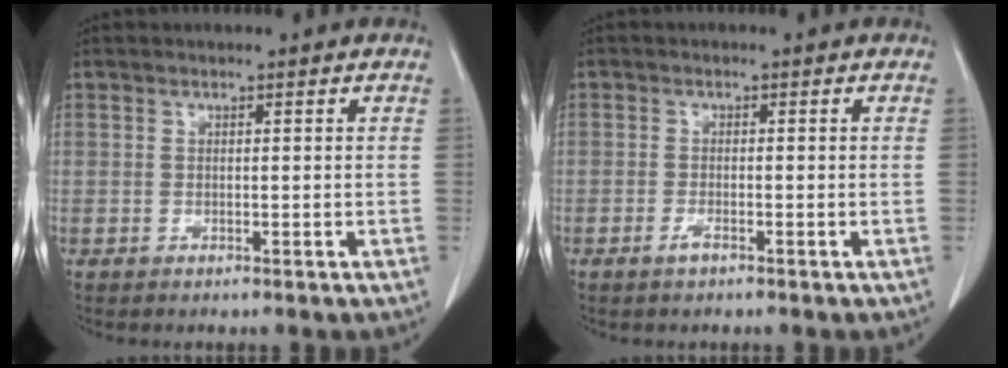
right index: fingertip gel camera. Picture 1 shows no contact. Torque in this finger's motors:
{"motor_torque": [0.23, -0.12, 0.00, 0.02]}